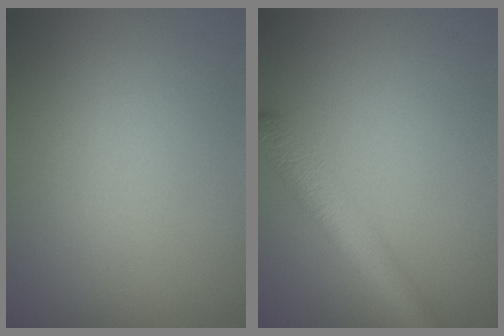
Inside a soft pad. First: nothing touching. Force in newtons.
{"total": 4.4, "press": 4.4, "slide": 0.1}